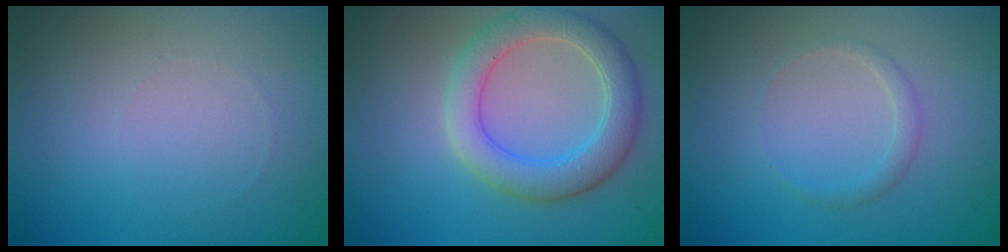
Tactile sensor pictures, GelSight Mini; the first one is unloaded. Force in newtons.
{"total": 4.8, "press": 4.8, "slide": 0.4}
{"total": 1.1, "press": 1.1, "slide": 0.0}